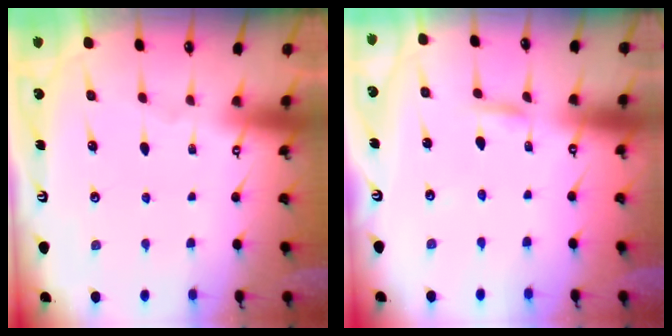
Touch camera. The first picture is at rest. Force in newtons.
{"total": 2.1, "press": 2.1, "slide": 0.1}